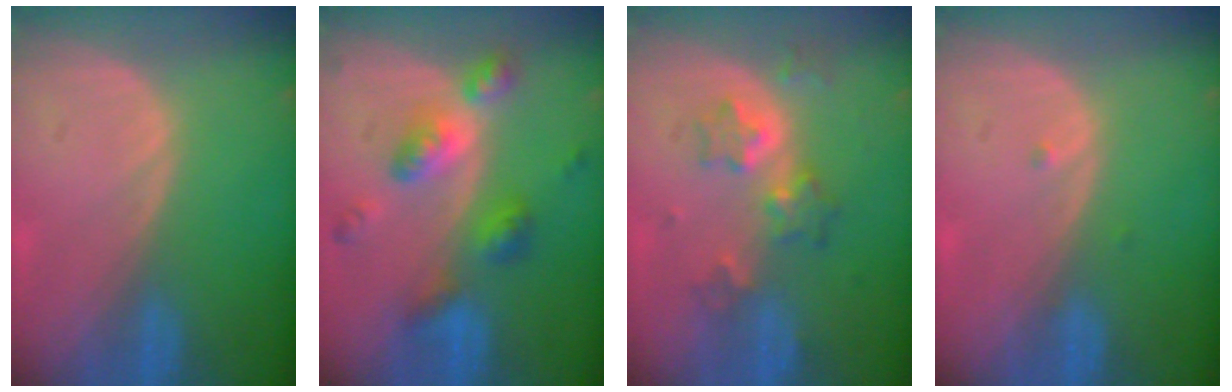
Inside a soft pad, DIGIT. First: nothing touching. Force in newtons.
{"total": 7.5, "press": 7.5, "slide": 0.6}
{"total": 6.5, "press": 5.6, "slide": 3.1}
{"total": 0.6, "press": 0.5, "slide": 0.3}